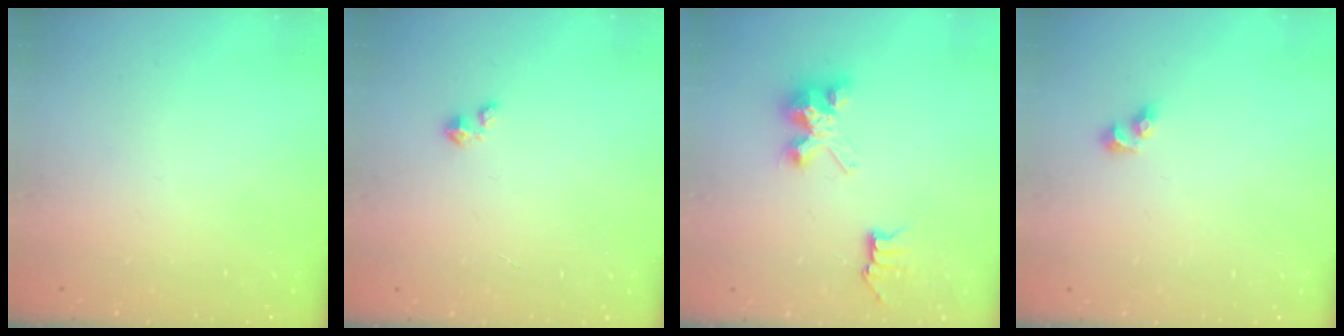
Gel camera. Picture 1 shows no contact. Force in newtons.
{"total": 1.4, "press": 1.4, "slide": 0.2}
{"total": 6.7, "press": 6.7, "slide": 0.1}
{"total": 3.5, "press": 3.0, "slide": 1.8}